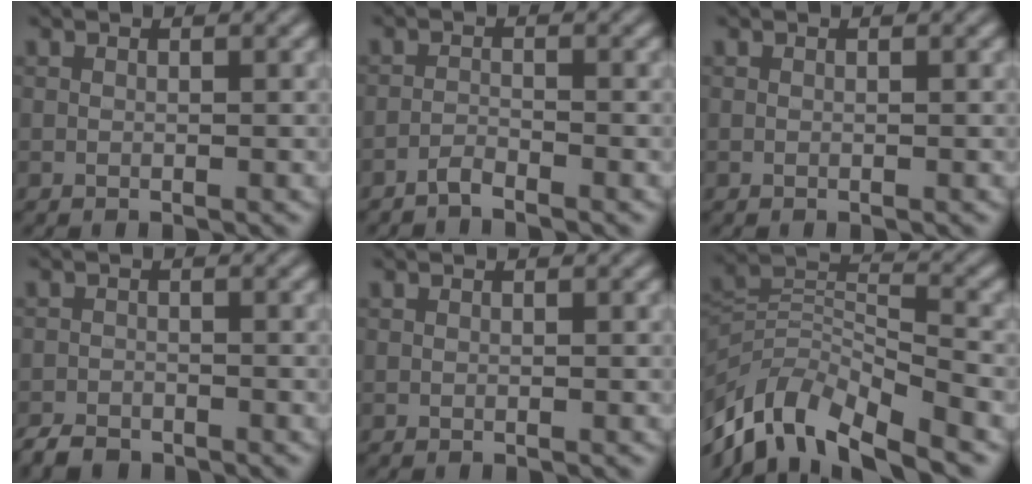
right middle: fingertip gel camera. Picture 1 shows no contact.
{"total": 1.3, "force": [-1.3, -0.2, 0.0], "torque": [-0.001, 0.013, -0.024]}
{"total": 0.0}
{"total": 2.2, "force": [-2.2, 0.5, 0.0], "torque": [-0.002, 0.005, -0.034]}
{"total": 0.0}
{"total": 10.0, "force": [-7.0, 3.8, 6.1], "torque": [-0.122, 0.015, -0.125]}